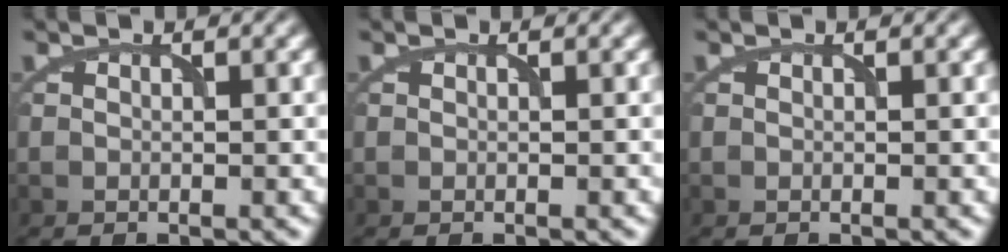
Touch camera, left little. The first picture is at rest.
{"total": 0.0}
{"total": 0.0}